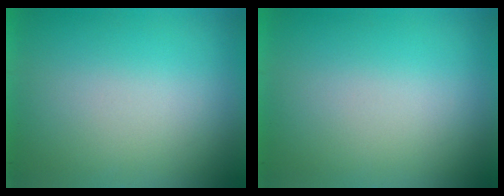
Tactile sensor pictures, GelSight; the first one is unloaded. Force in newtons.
{"total": 0.0}